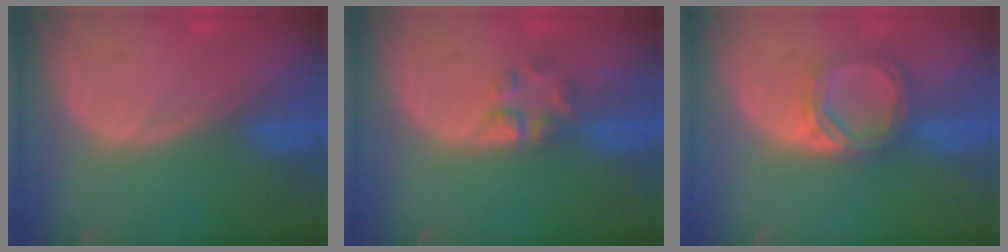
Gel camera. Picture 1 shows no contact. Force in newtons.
{"total": 2.9, "press": 2.9, "slide": 0.3}
{"total": 5.6, "press": 5.3, "slide": 1.9}